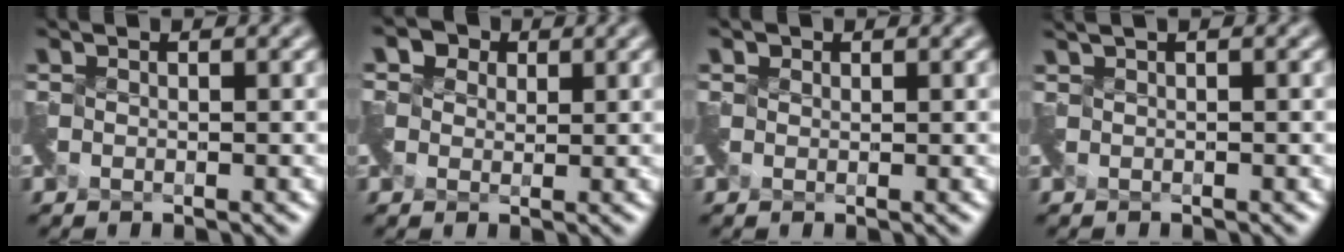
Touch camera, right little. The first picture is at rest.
{"total": 1.9, "force": [0.5, 1.9, -0.1], "torque": [-0.004, 0.007, 0.006]}
{"total": 0.8, "force": [0.1, 0.2, -0.8], "torque": [0.012, 0.001, 0.010]}
{"total": 1.0, "force": [0.5, 0.4, 0.8], "torque": [-0.017, -0.003, 0.010]}